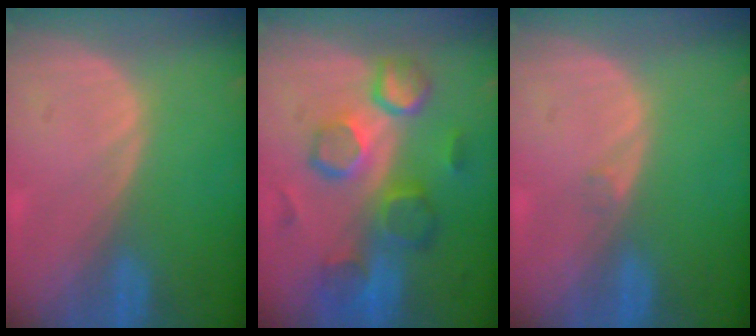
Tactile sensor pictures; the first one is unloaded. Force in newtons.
{"total": 10.4, "press": 9.3, "slide": 4.8}
{"total": 0.5, "press": 0.5, "slide": 0.1}